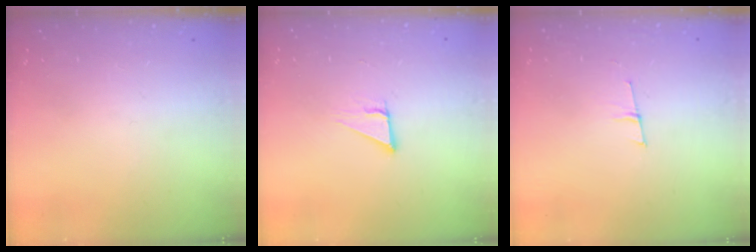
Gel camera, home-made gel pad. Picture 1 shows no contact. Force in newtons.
{"total": 2.9, "press": 2.9, "slide": 0.1}
{"total": 5.3, "press": 4.5, "slide": 2.9}